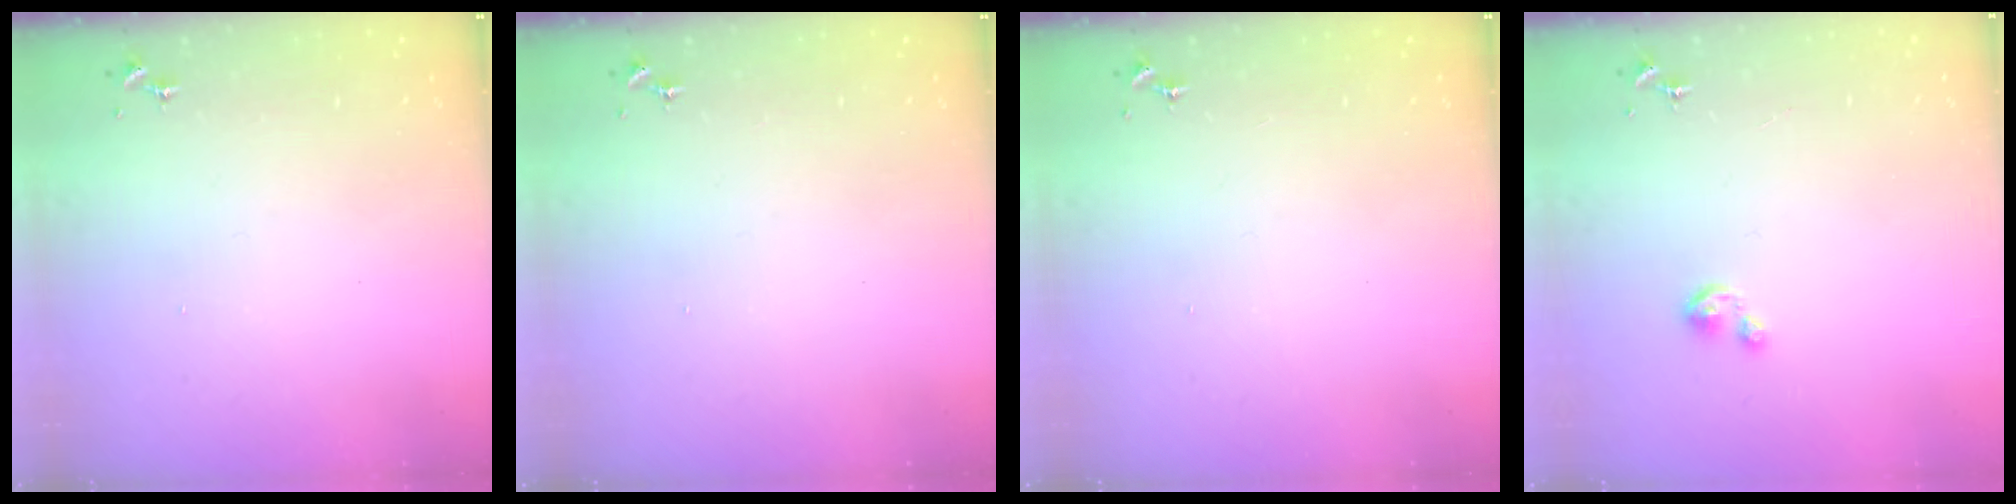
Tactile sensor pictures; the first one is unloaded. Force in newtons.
{"total": 0.0}
{"total": 0.0}
{"total": 3.0, "press": 3.0, "slide": 0.3}